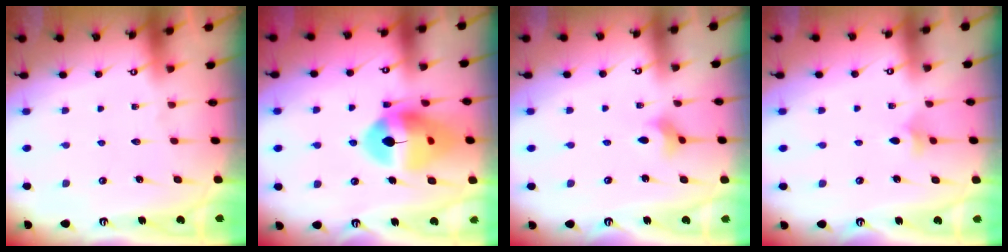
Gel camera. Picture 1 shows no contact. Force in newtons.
{"total": 15.5, "press": 15.4, "slide": 1.8}
{"total": 2.5, "press": 2.4, "slide": 0.5}
{"total": 3.3, "press": 3.2, "slide": 0.9}